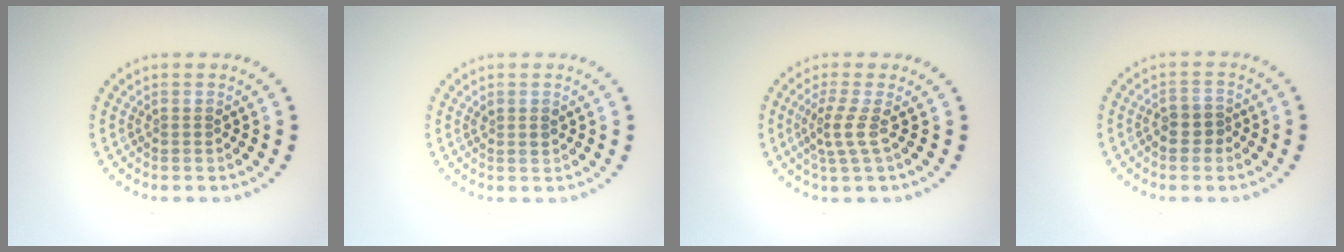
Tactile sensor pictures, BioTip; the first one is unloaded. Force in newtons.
{"total": 0.8, "press": 0.7, "slide": 0.3}
{"total": 2.2, "press": 1.6, "slide": 1.6}
{"total": 2.0, "press": 1.8, "slide": 0.9}